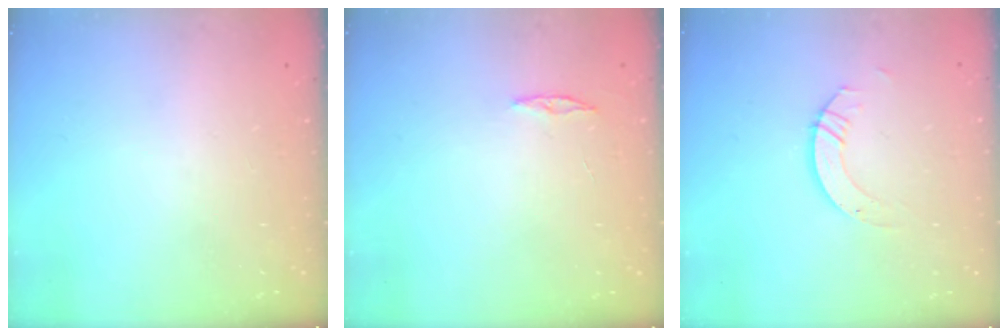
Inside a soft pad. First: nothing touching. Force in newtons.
{"total": 3.0, "press": 2.9, "slide": 0.3}
{"total": 4.4, "press": 4.4, "slide": 0.0}